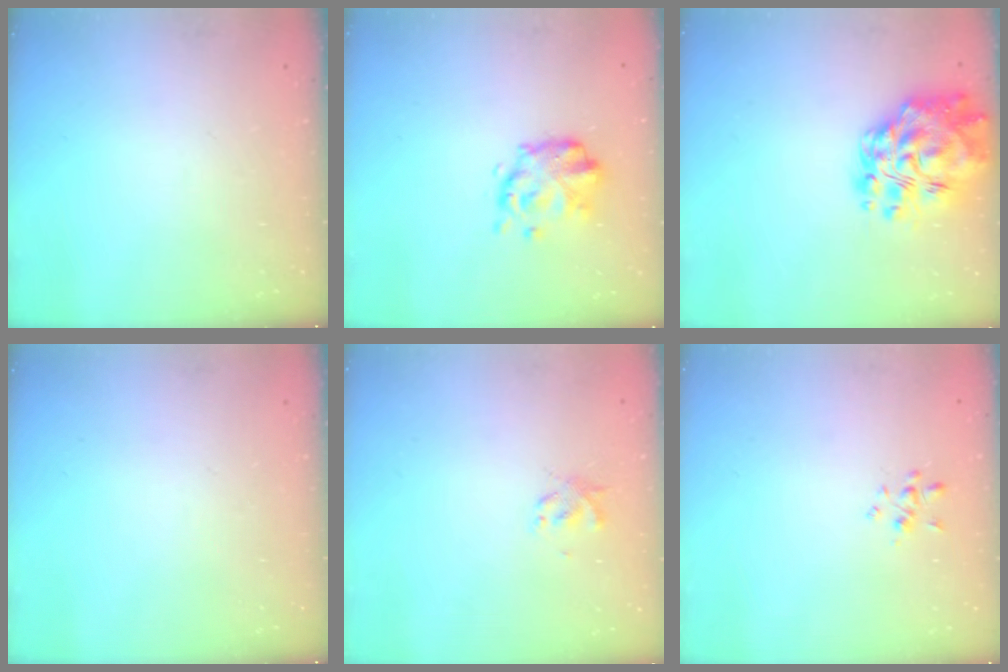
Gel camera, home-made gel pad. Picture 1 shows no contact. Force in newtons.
{"total": 5.9, "press": 5.9, "slide": 0.1}
{"total": 19.2, "press": 18.4, "slide": 5.6}
{"total": 0.0}
{"total": 2.2, "press": 2.2, "slide": 0.3}
{"total": 1.9, "press": 1.7, "slide": 0.7}